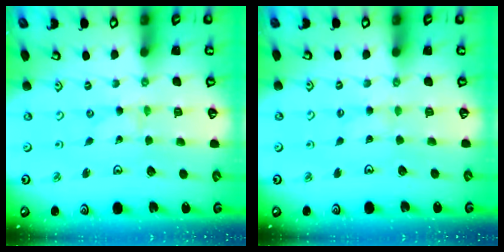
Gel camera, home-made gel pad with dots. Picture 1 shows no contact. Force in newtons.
{"total": 1.5, "press": 1.5, "slide": 0.3}